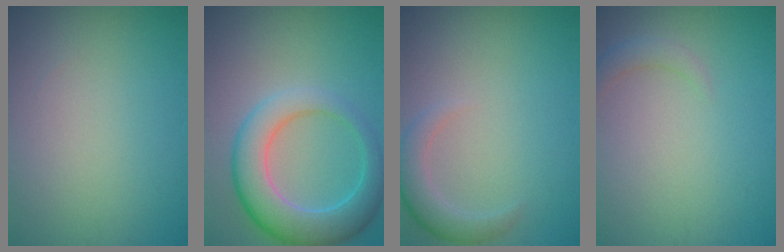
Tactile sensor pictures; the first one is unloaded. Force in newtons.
{"total": 6.8, "press": 6.8, "slide": 0.5}
{"total": 2.8, "press": 2.7, "slide": 0.4}
{"total": 1.4, "press": 1.4, "slide": 0.2}